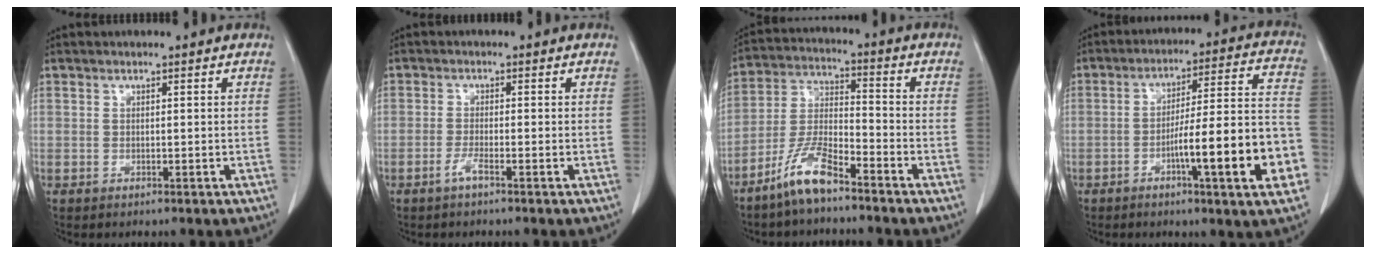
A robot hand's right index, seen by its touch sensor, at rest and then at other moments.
{"total": 1.8, "force": [-1.2, -0.2, 1.3], "torque": [-0.027, 0.000, -0.028]}
{"total": 8.7, "force": [-6.4, 1.5, 5.7], "torque": [-0.128, -0.010, -0.132]}
{"total": 16.6, "force": [-5.9, 0.8, 15.5], "torque": [-0.199, 0.015, -0.081]}